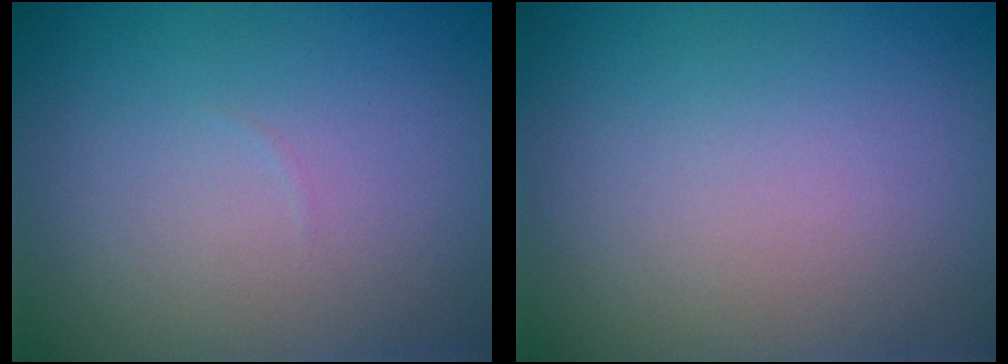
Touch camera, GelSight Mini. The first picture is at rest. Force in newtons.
{"total": 0.0}